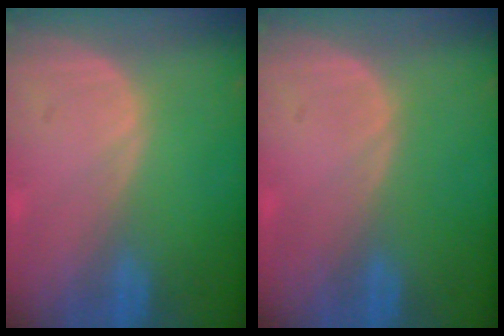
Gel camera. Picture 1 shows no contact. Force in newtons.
{"total": 0.0}